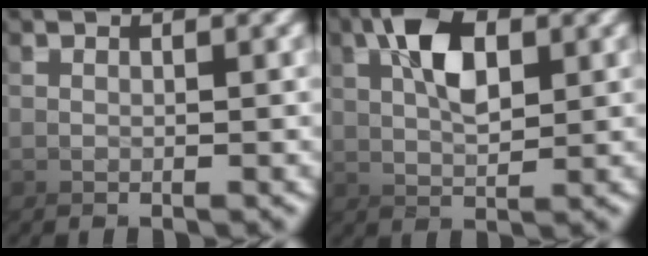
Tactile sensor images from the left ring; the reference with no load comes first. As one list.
[{"total": 3.1, "force": [2.7, 0.3, 1.4], "torque": [-0.054, 0.023, 0.029]}]